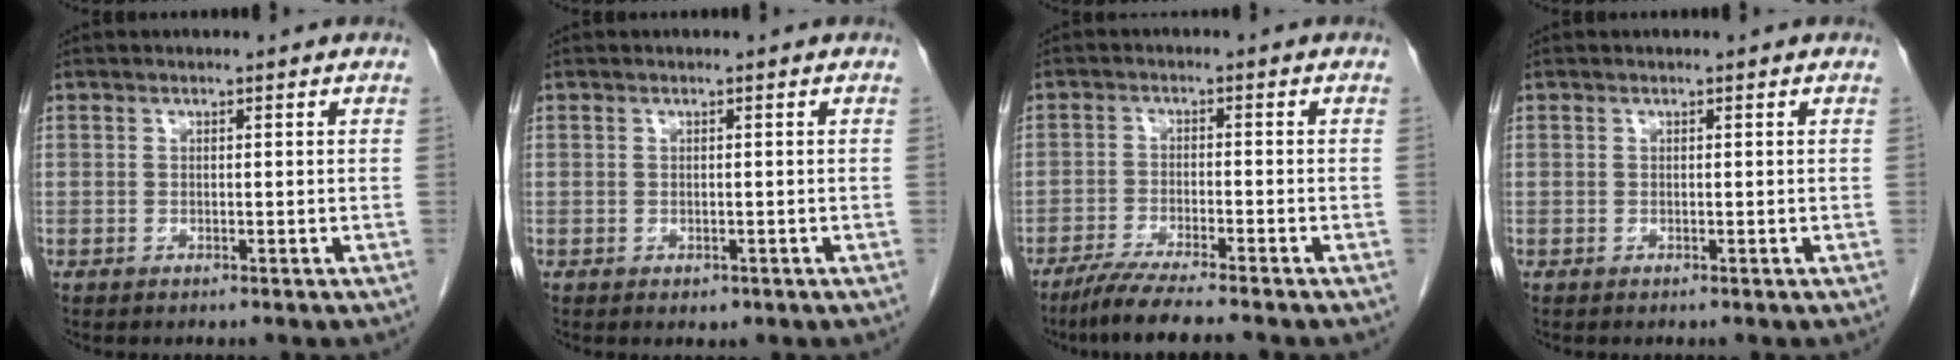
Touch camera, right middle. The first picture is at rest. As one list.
[{"total": 0.9, "force": [-0.4, 0.6, 0.5], "torque": [-0.006, 0.000, -0.001]}, {"total": 7.3, "force": [-6.0, -0.6, 4.0], "torque": [-0.063, -0.023, -0.103]}, {"total": 0.0}]